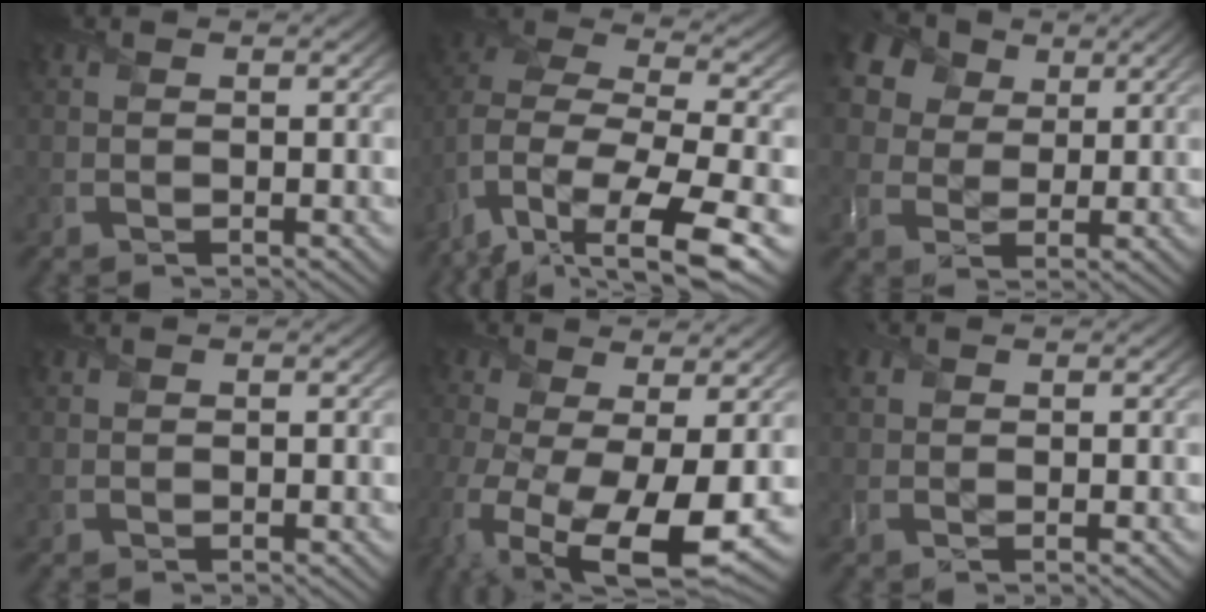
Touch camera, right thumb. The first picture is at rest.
{"total": 16.3, "force": [-9.0, 7.7, 11.2], "torque": [-0.242, -0.025, -0.095]}
{"total": 10.7, "force": [5.4, 7.7, 5.1], "torque": [-0.161, 0.032, 0.091]}
{"total": 0.5, "force": [0.5, 0.1, 0.1], "torque": [-0.004, 0.002, 0.013]}
{"total": 13.4, "force": [-3.9, 6.0, 11.4], "torque": [-0.239, -0.052, -0.045]}
{"total": 1.1, "force": [0.7, 0.7, 0.4], "torque": [-0.012, 0.002, 0.014]}